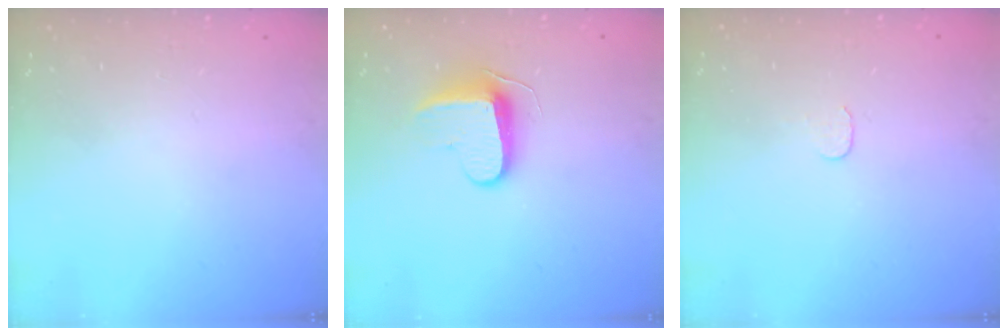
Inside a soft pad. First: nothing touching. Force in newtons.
{"total": 9.1, "press": 9.1, "slide": 0.8}
{"total": 3.7, "press": 3.7, "slide": 0.4}